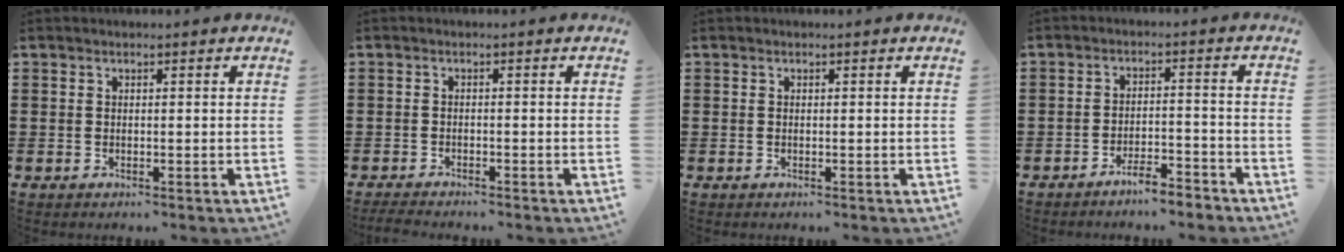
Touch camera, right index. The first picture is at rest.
{"total": 1.6, "force": [-1.6, 0.1, 0.1], "torque": [-0.006, -0.002, -0.034]}
{"total": 0.0}
{"total": 3.9, "force": [-3.8, 0.2, 1.0], "torque": [-0.020, 0.005, -0.076]}